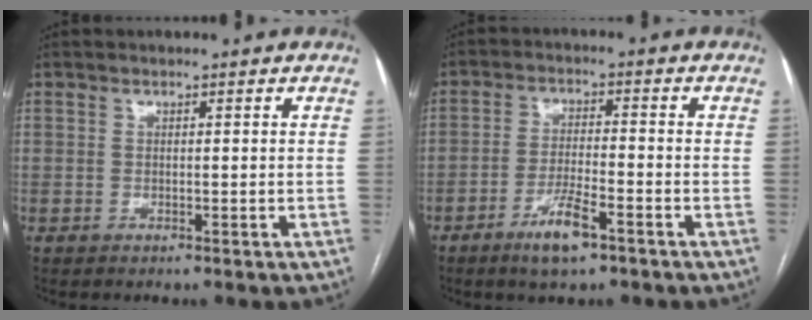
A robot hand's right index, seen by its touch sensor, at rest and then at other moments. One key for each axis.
{"total": 6.5, "fx": -4.0, "fy": 1.0, "fz": 5.0, "tx": -0.098, "ty": -0.007, "tz": -0.069}